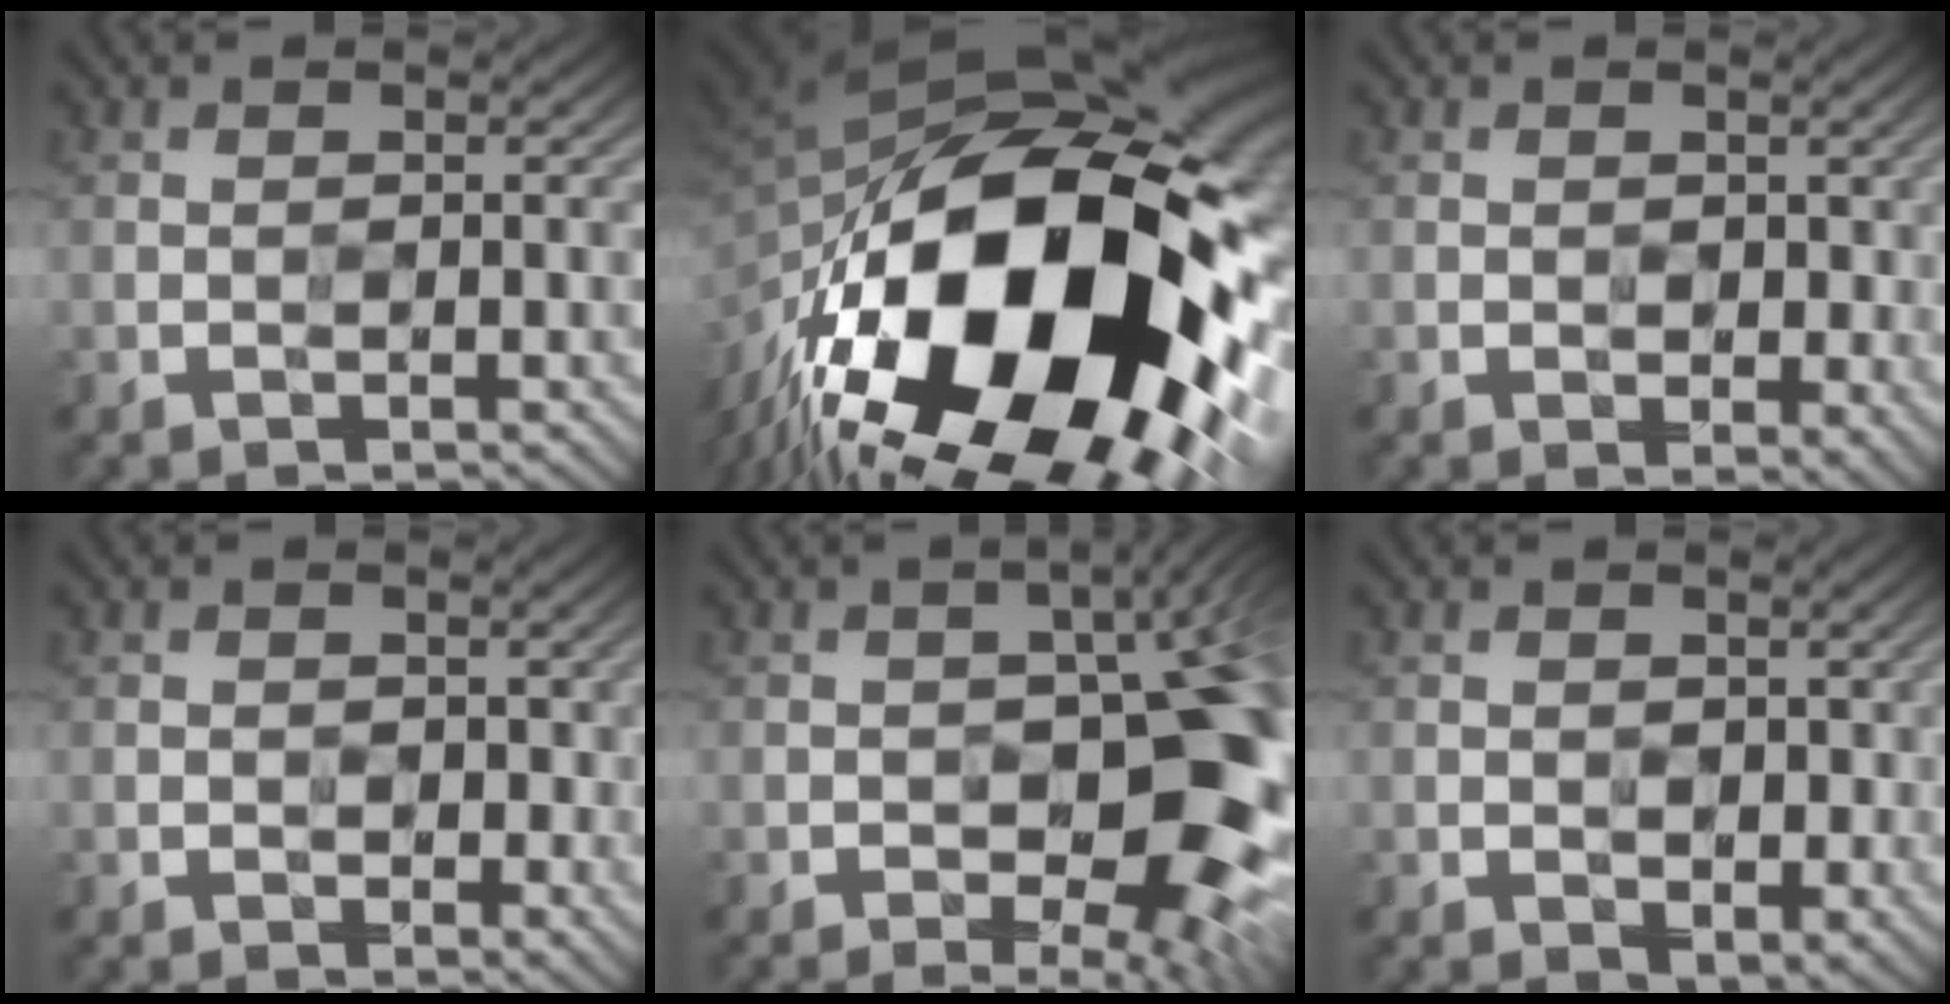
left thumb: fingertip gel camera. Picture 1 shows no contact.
{"total": 22.7, "force": [-5.5, 12.9, 17.9], "torque": [-0.366, -0.059, -0.083]}
{"total": 2.1, "force": [0.3, 1.6, 1.3], "torque": [-0.024, -0.011, 0.007]}
{"total": 1.4, "force": [0.4, 1.2, 0.6], "torque": [-0.014, -0.011, 0.006]}
{"total": 14.1, "force": [-3.1, 6.6, 12.2], "torque": [-0.143, -0.008, -0.040]}
{"total": 2.3, "force": [0.5, 1.9, 1.4], "torque": [-0.025, -0.014, 0.010]}